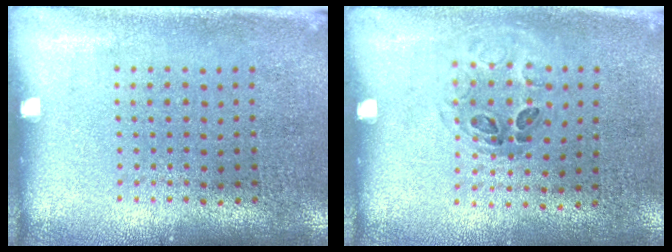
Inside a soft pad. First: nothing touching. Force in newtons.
{"total": 0.9, "press": 0.6, "slide": 0.7}